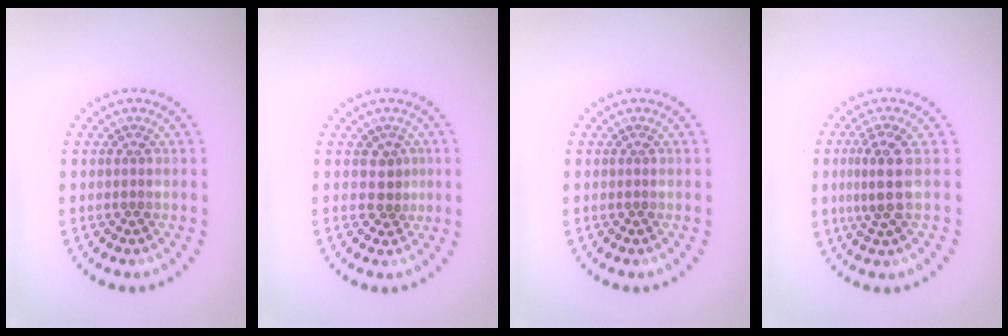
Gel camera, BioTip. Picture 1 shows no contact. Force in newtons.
{"total": 1.3, "press": 1.0, "slide": 0.8}
{"total": 0.0}
{"total": 2.9, "press": 2.5, "slide": 1.5}